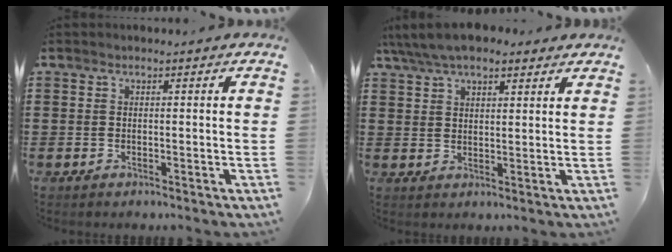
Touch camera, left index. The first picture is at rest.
{"total": 6.4, "force": [5.2, 2.1, 3.2], "torque": [-0.076, -0.001, 0.097]}